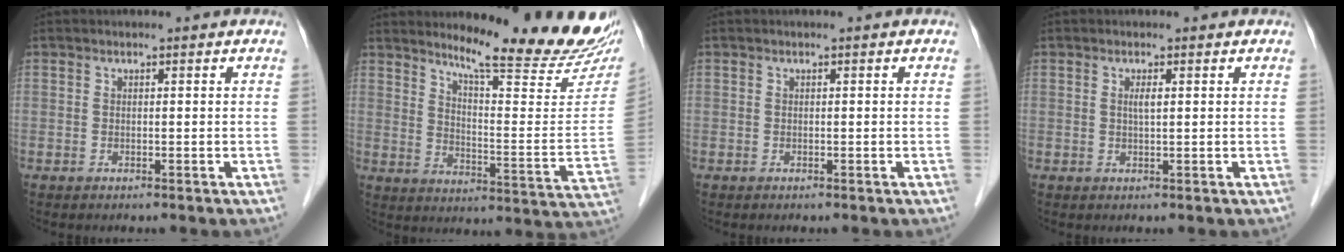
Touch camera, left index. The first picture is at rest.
{"total": 19.6, "force": [17.6, 0.8, 8.7], "torque": [-0.123, -0.102, 0.223]}
{"total": 0.0}
{"total": 1.2, "force": [0.4, 0.1, 1.2], "torque": [-0.027, 0.000, 0.007]}